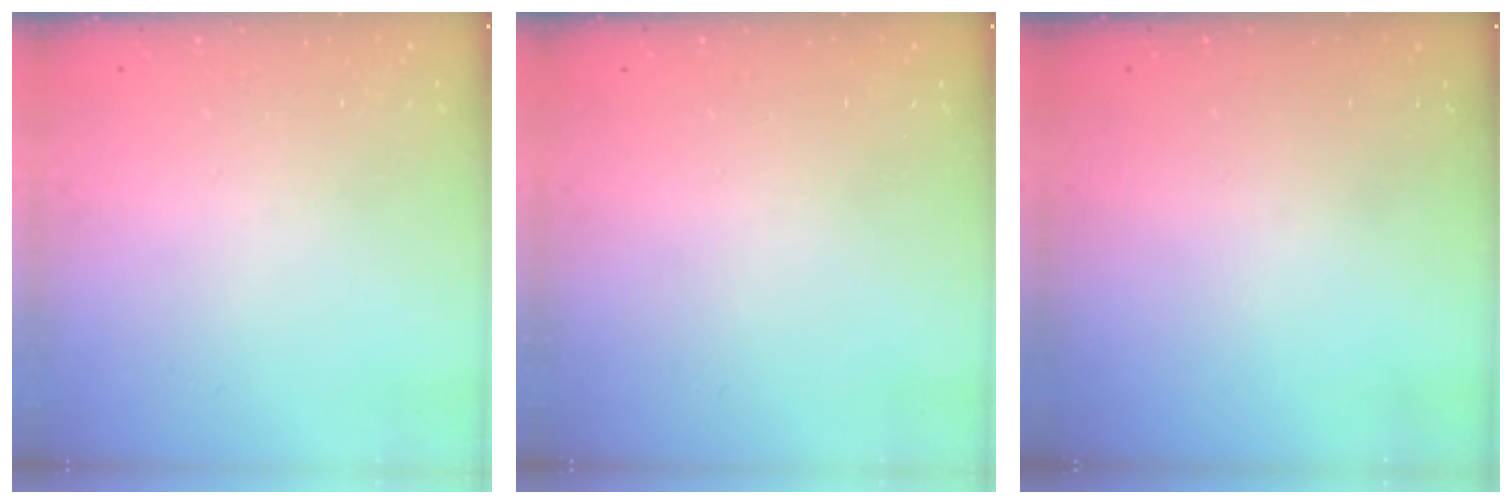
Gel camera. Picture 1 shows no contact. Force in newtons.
{"total": 0.0}
{"total": 0.0}